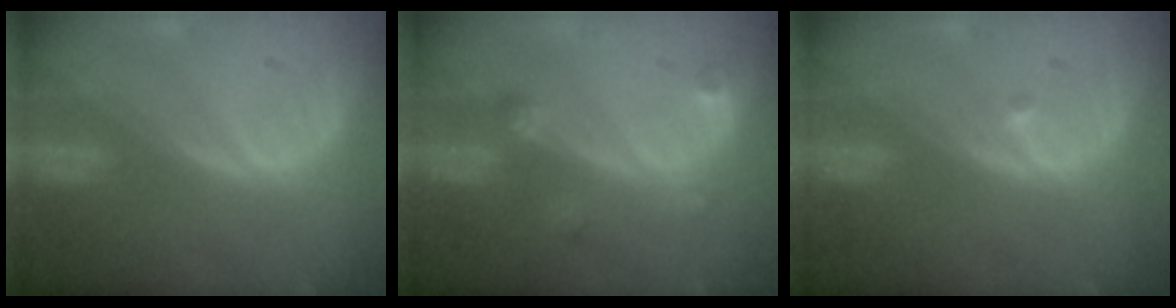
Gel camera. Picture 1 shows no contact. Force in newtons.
{"total": 2.7, "press": 2.6, "slide": 0.5}
{"total": 0.6, "press": 0.5, "slide": 0.4}